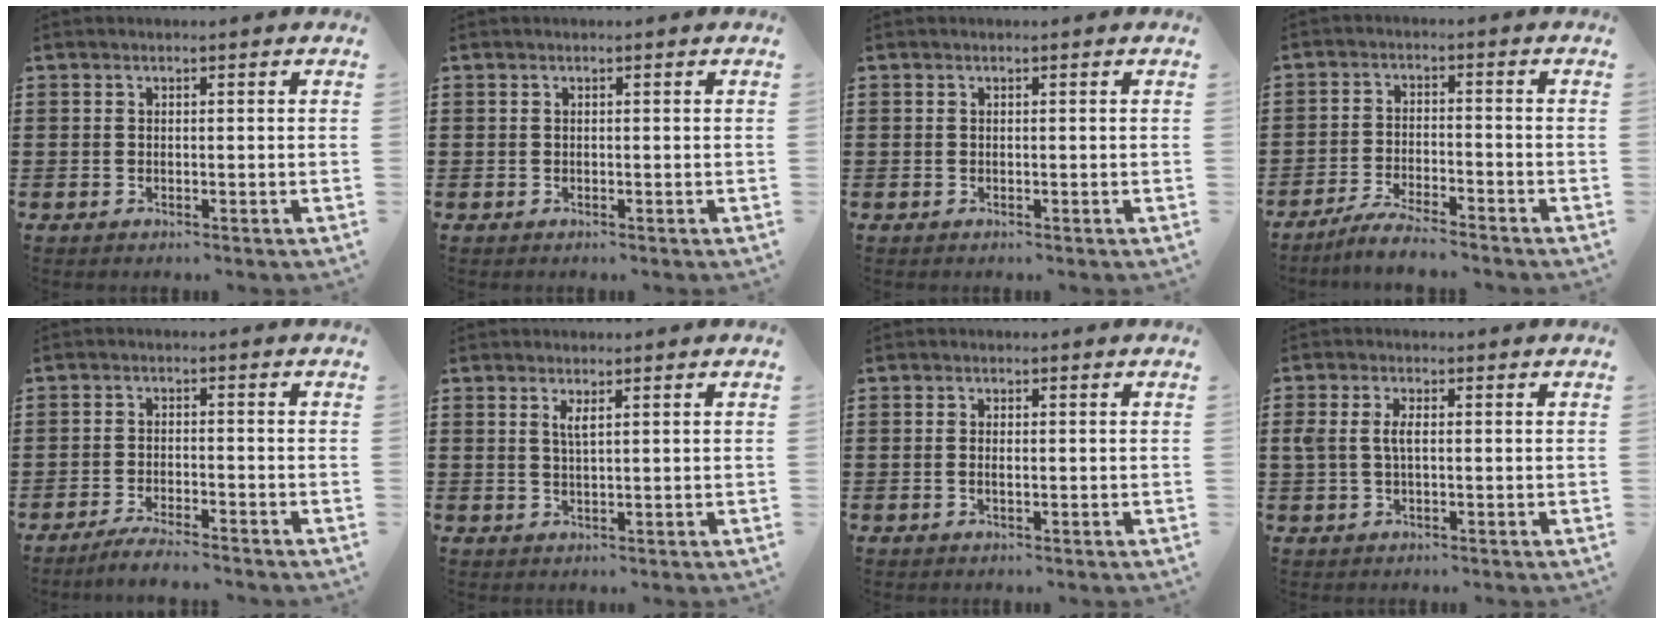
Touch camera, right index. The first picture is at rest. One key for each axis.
{"total": 0.0}
{"total": 0.0}
{"total": 4.3, "fx": -4.1, "fy": -0.2, "fz": 1.2, "tx": -0.030, "ty": -0.004, "tz": -0.082}
{"total": 3.3, "fx": -3.2, "fy": -0.2, "fz": 0.9, "tx": -0.018, "ty": 0.000, "tz": -0.064}
{"total": 1.7, "fx": 0.8, "fy": 0.2, "fz": 1.5, "tx": -0.032, "ty": 0.000, "tz": 0.013}
{"total": 1.2, "fx": -0.2, "fy": 0.4, "fz": 1.2, "tx": -0.022, "ty": -0.001, "tz": -0.005}
{"total": 3.0, "fx": 0.2, "fy": 1.4, "fz": 2.7, "tx": -0.068, "ty": 0.000, "tz": -0.003}